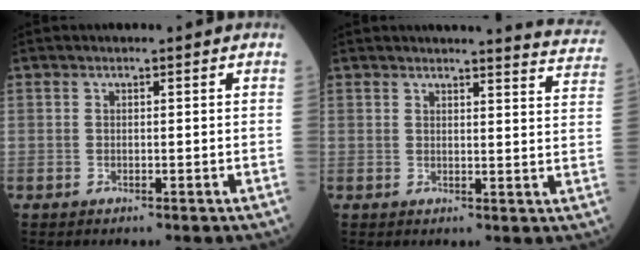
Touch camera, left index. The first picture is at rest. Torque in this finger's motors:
{"motor_torque": [0.00, -0.01, -0.01, 0.01]}